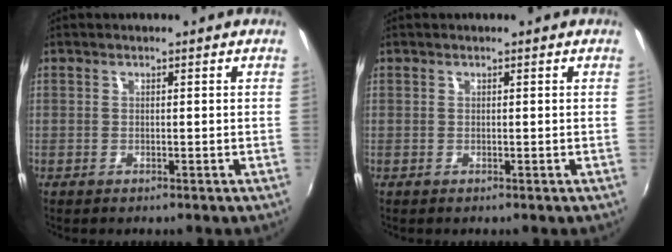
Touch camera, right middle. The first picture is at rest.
{"total": 0.0}